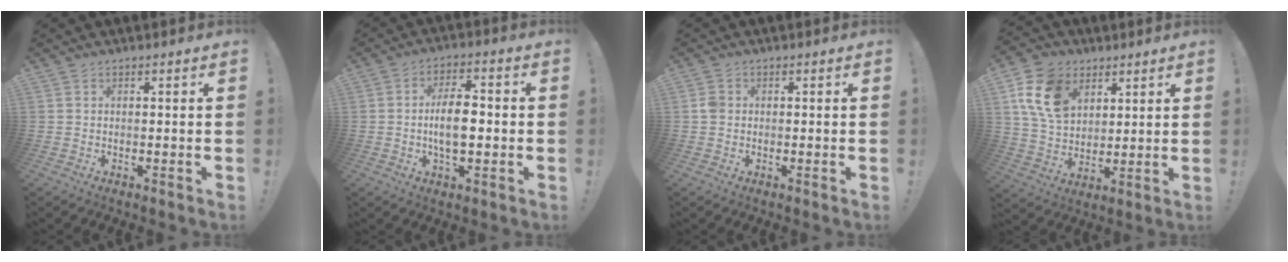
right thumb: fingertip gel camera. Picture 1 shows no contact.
{"total": 10.0, "force": [-1.3, 4.9, 8.6], "torque": [-0.154, 0.002, -0.030]}
{"total": 2.3, "force": [0.2, 2.0, 1.2], "torque": [-0.018, 0.004, 0.003]}
{"total": 16.1, "force": [6.7, 11.6, 8.9], "torque": [-0.161, -0.017, 0.134]}